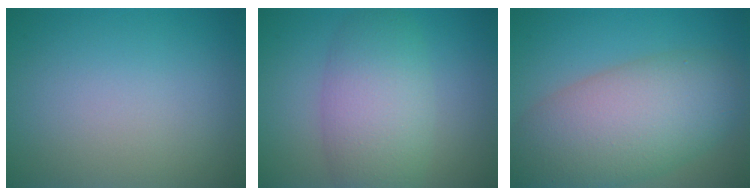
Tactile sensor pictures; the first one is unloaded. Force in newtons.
{"total": 6.2, "press": 6.2, "slide": 0.3}
{"total": 9.9, "press": 9.9, "slide": 0.5}